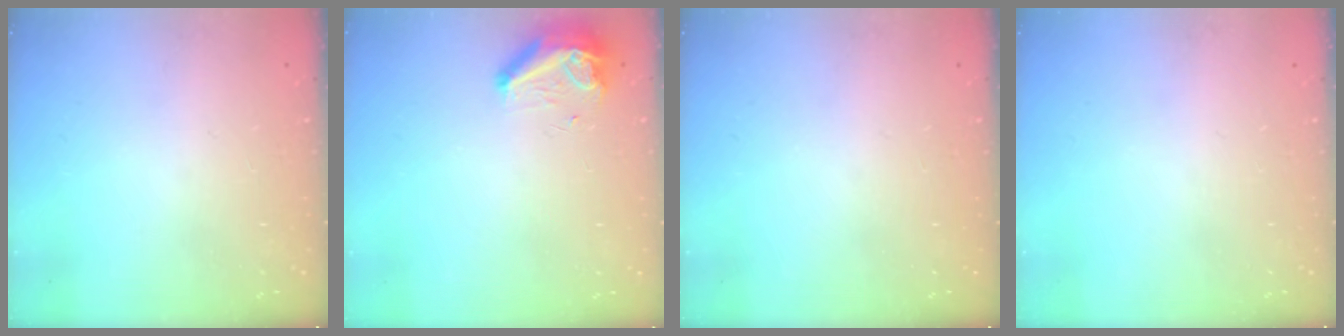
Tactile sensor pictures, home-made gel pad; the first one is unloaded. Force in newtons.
{"total": 9.4, "press": 8.8, "slide": 3.5}
{"total": 0.0}
{"total": 0.0}